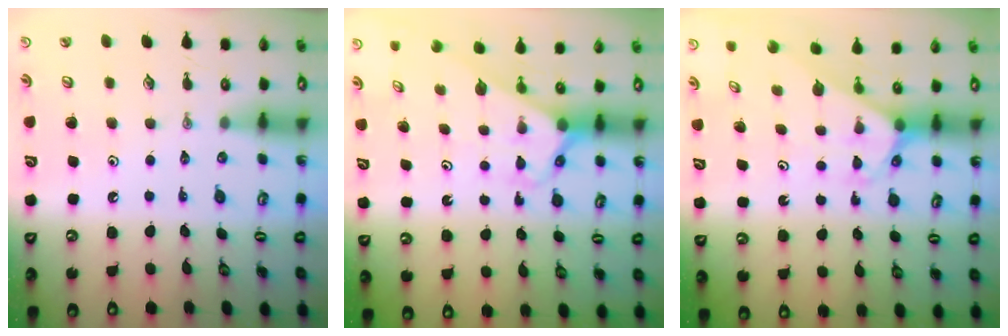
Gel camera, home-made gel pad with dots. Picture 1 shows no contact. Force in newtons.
{"total": 2.6, "press": 2.6, "slide": 0.1}
{"total": 2.4, "press": 2.4, "slide": 0.2}